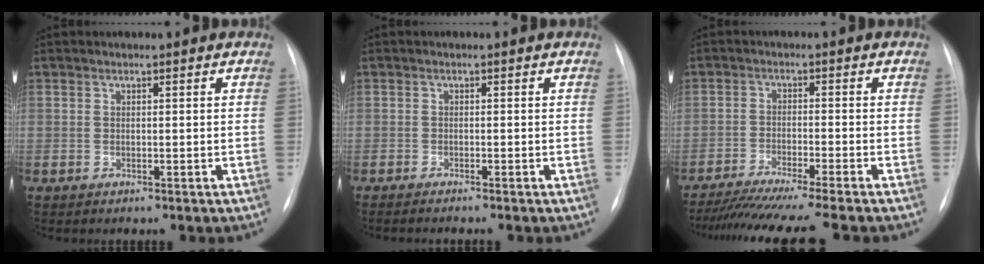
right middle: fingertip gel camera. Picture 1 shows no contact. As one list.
[{"total": 2.7, "force": [-2.3, -0.1, 1.4], "torque": [-0.015, -0.003, -0.028]}, {"total": 13.5, "force": [-11.9, -1.1, 6.4], "torque": [-0.091, -0.030, -0.185]}]